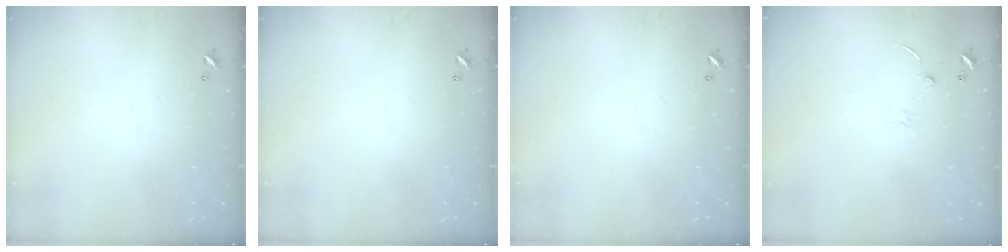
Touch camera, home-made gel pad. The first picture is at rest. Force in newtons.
{"total": 0.0}
{"total": 0.0}
{"total": 1.3, "press": 1.2, "slide": 0.5}